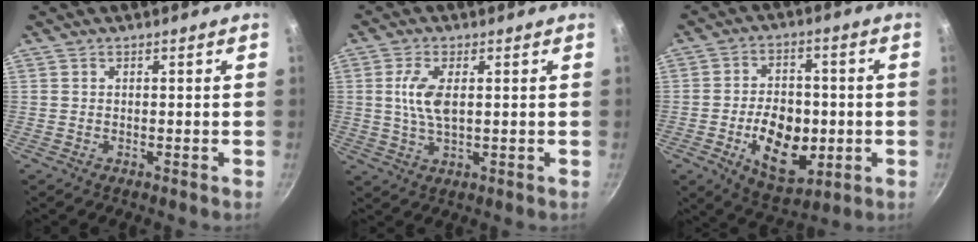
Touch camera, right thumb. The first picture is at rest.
{"total": 6.4, "force": [1.1, 2.8, 5.6], "torque": [-0.116, 0.000, 0.021]}
{"total": 14.6, "force": [-2.9, 9.4, 10.8], "torque": [-0.135, 0.008, -0.035]}